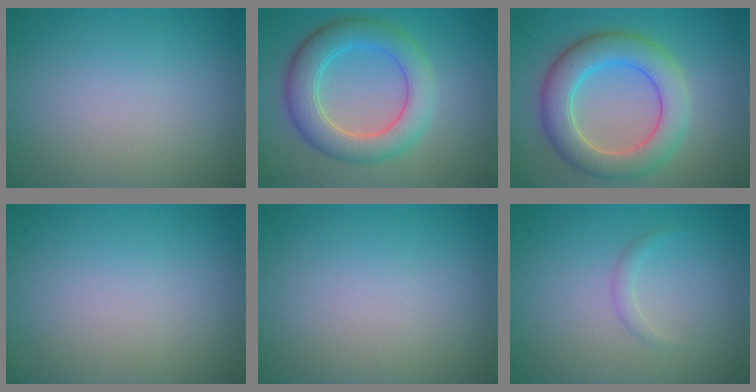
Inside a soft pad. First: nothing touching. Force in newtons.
{"total": 5.9, "press": 5.9, "slide": 0.4}
{"total": 6.6, "press": 6.6, "slide": 0.5}
{"total": 0.0}
{"total": 0.0}
{"total": 0.8, "press": 0.8, "slide": 0.0}